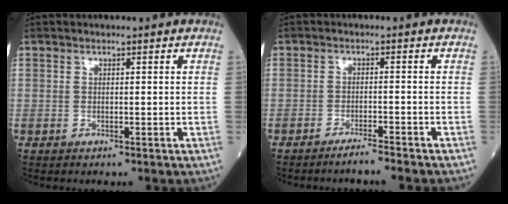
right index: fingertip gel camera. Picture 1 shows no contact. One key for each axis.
{"total": 2.7, "fx": -2.4, "fy": -0.6, "fz": 1.1, "tx": -0.020, "ty": -0.001, "tz": -0.042}